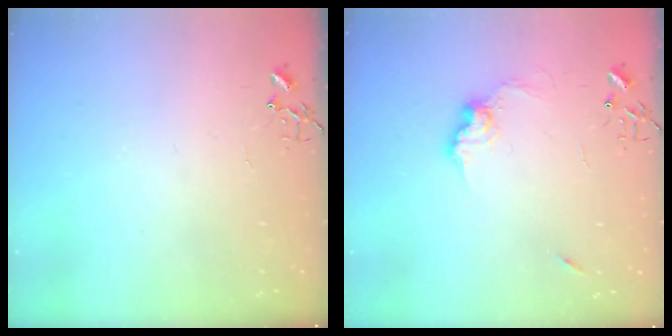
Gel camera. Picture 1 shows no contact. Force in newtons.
{"total": 9.6, "press": 9.6, "slide": 0.8}